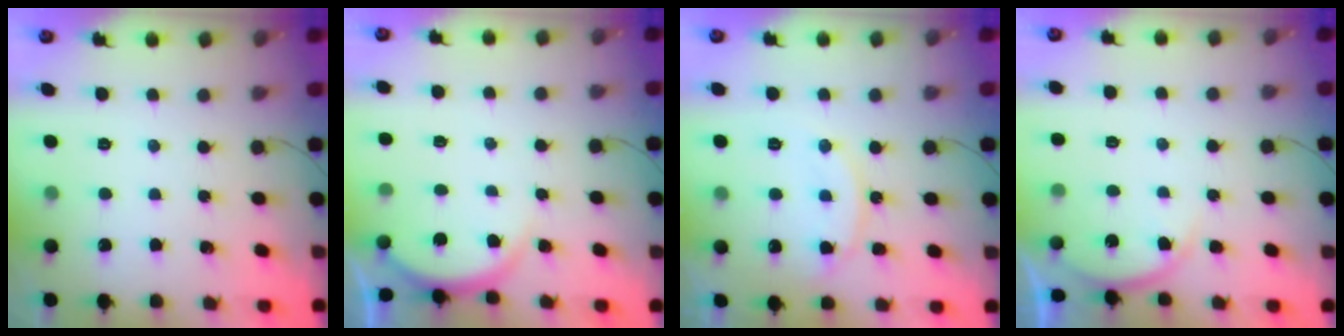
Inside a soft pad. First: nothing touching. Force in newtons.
{"total": 5.2, "press": 5.1, "slide": 0.5}
{"total": 12.8, "press": 12.7, "slide": 1.0}
{"total": 5.6, "press": 5.6, "slide": 0.5}